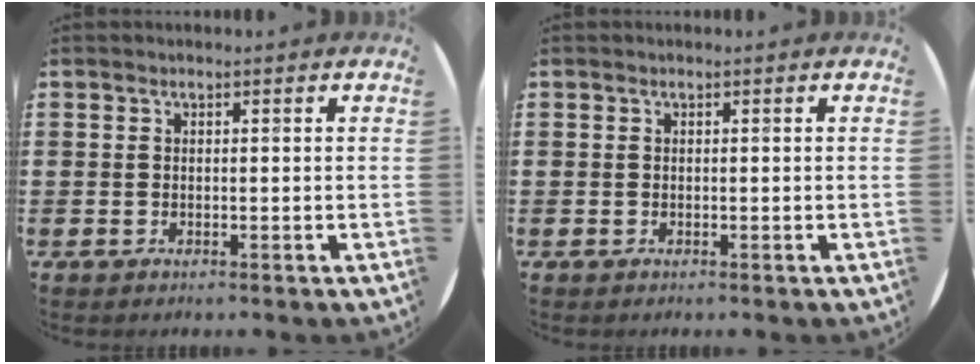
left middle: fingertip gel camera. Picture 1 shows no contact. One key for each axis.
{"total": 0.0}